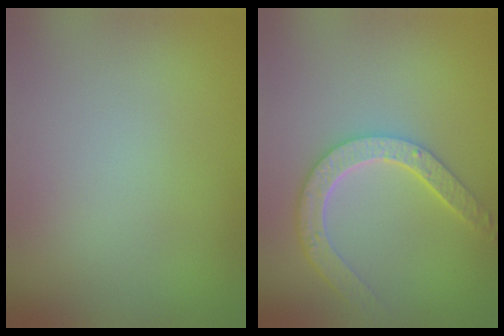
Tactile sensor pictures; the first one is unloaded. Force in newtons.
{"total": 4.6, "press": 3.8, "slide": 2.7}